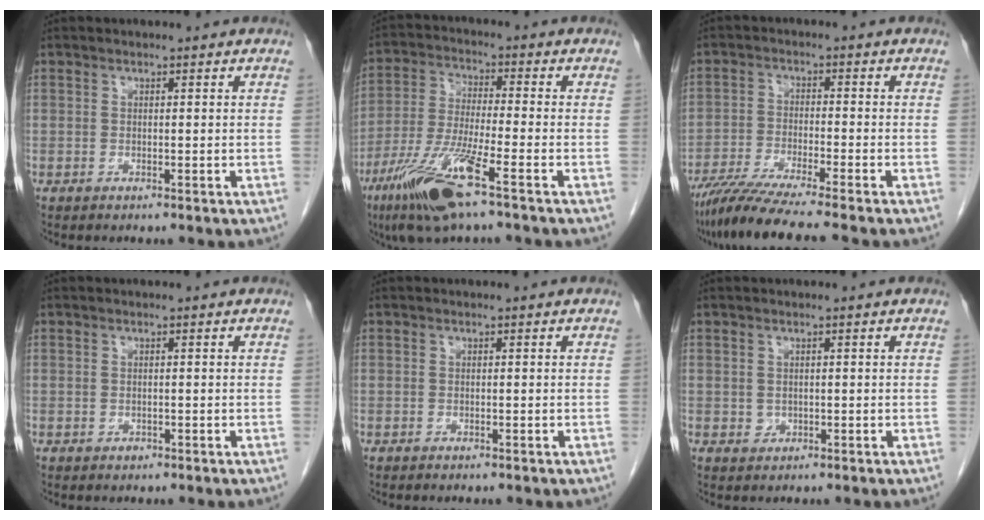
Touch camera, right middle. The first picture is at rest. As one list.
[{"total": 12.3, "force": [-7.0, 0.6, 10.2], "torque": [-0.214, -0.027, -0.133]}, {"total": 9.7, "force": [-8.1, -1.2, 5.2], "torque": [-0.081, -0.032, -0.136]}, {"total": 0.5, "force": [-0.3, 0.4, 0.2], "torque": [-0.003, 0.002, -0.005]}, {"total": 1.1, "force": [-0.9, 0.4, 0.6], "torque": [-0.014, -0.002, -0.006]}, {"total": 0.9, "force": [-0.1, 0.8, 0.3], "torque": [-0.006, 0.001, 0.002]}]